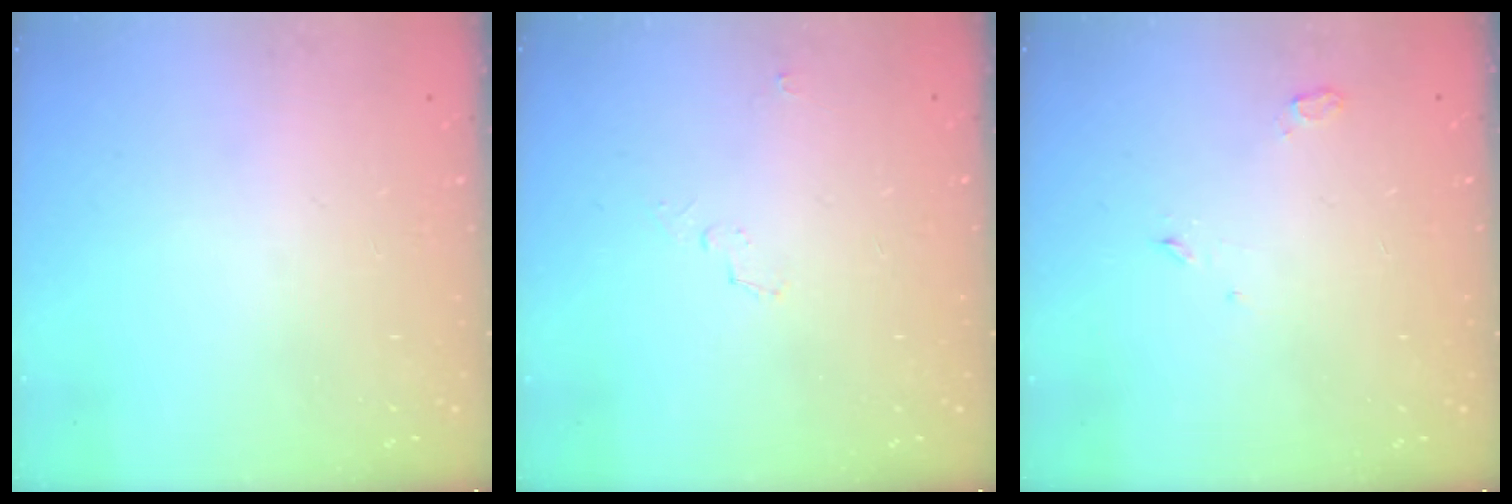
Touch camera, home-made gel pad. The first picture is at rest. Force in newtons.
{"total": 3.7, "press": 3.3, "slide": 1.7}
{"total": 2.8, "press": 2.7, "slide": 0.7}